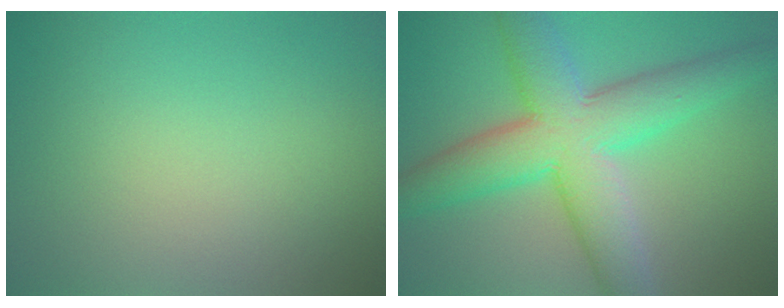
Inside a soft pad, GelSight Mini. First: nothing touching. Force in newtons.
{"total": 9.8, "press": 9.8, "slide": 0.3}